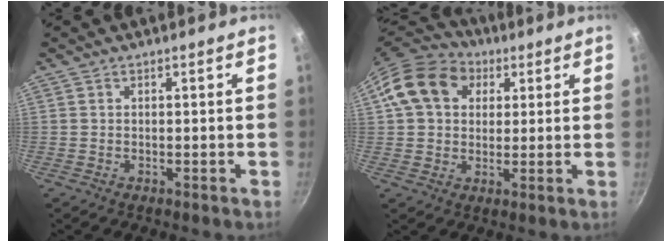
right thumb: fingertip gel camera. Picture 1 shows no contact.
{"total": 14.4, "force": [4.5, 11.2, 7.8], "torque": [-0.122, 0.017, 0.064]}